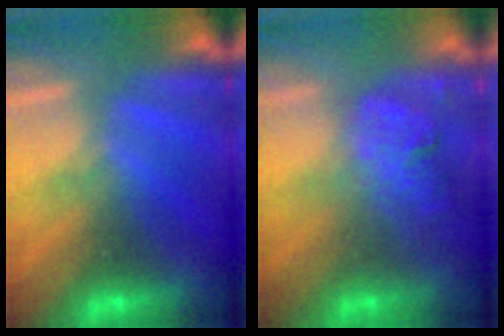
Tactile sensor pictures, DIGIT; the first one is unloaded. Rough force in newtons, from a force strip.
{"total": 2.3}